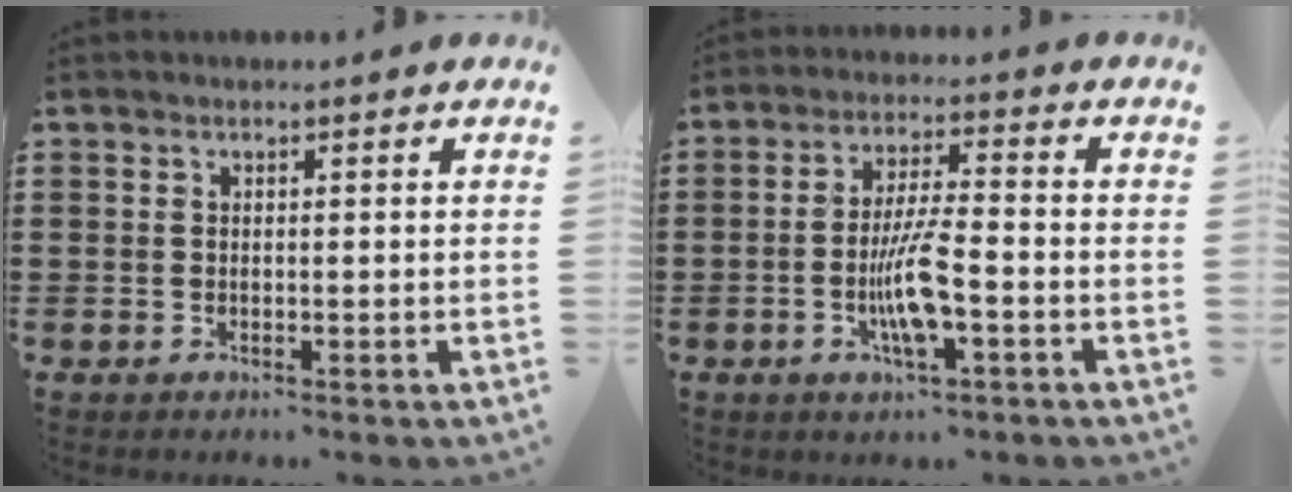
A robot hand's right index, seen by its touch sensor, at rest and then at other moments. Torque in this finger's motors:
{"motor_torque": [0.82, 0.20, 0.39, 0.17]}